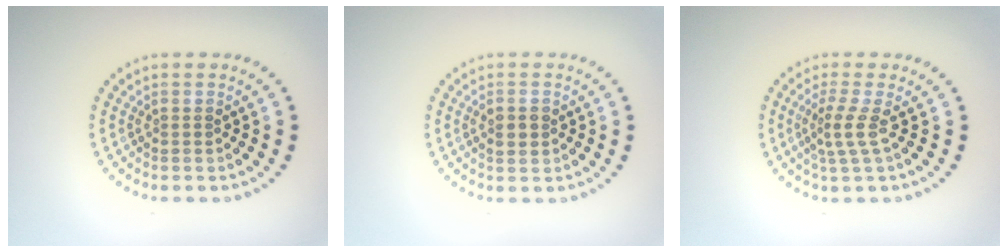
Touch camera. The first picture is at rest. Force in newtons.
{"total": 1.6, "press": 1.6, "slide": 0.1}
{"total": 2.3, "press": 1.6, "slide": 1.7}